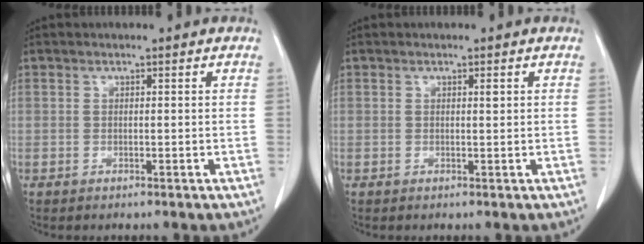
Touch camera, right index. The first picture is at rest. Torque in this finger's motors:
{"motor_torque": [0.07, -0.03, 0.02, 0.01]}